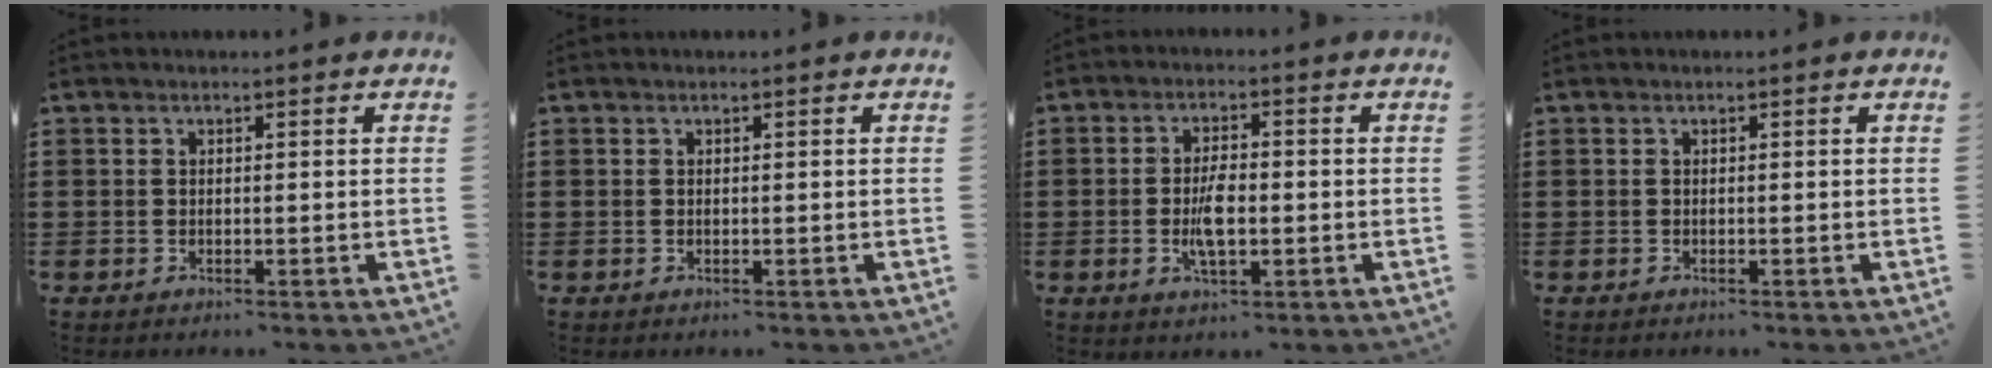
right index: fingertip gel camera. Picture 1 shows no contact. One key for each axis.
{"total": 0.0}
{"total": 5.0, "fx": -0.9, "fy": 1.9, "fz": 4.6, "tx": -0.094, "ty": -0.001, "tz": -0.019}
{"total": 0.0}